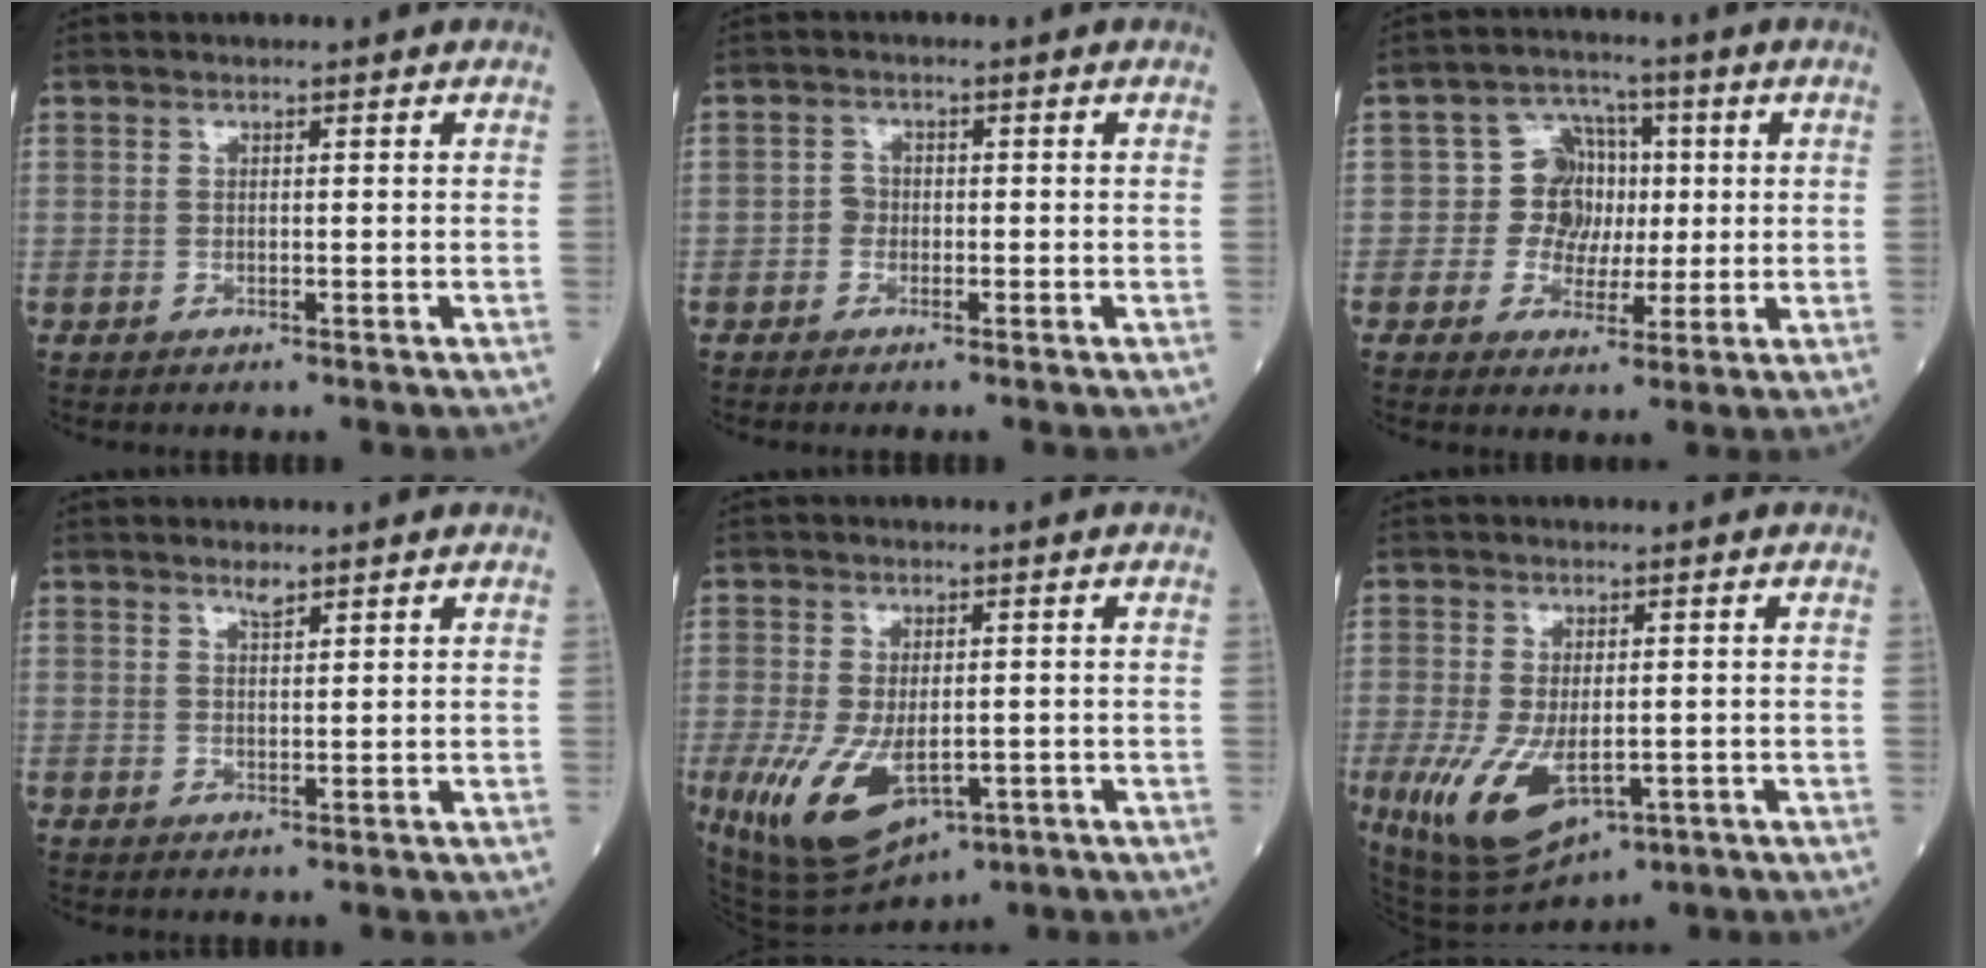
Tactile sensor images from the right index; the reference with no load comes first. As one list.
[{"total": 1.4, "force": [-0.8, 1.1, 0.3], "torque": [0.000, 0.007, -0.018]}, {"total": 6.9, "force": [0.3, 6.2, 2.9], "torque": [-0.043, 0.026, 0.004]}, {"total": 1.5, "force": [1.3, 0.2, 0.8], "torque": [-0.018, -0.001, 0.024]}, {"total": 12.2, "force": [-4.5, 6.2, 9.5], "torque": [-0.184, -0.019, -0.059]}, {"total": 11.1, "force": [-3.7, 5.3, 9.0], "torque": [-0.172, -0.021, -0.048]}]